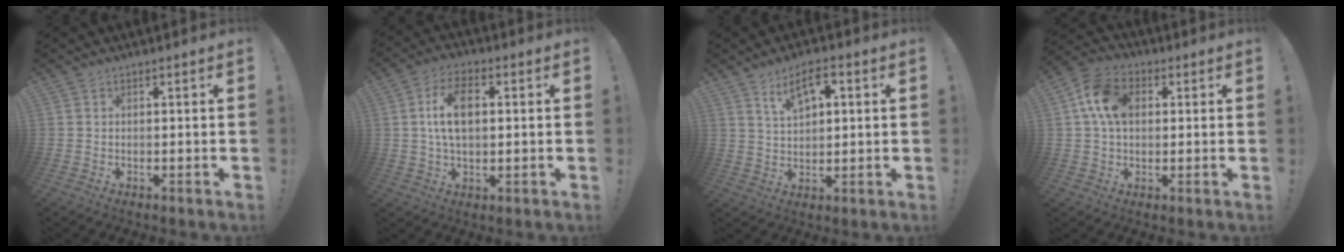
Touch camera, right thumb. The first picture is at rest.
{"total": 10.5, "force": [1.4, 6.0, 8.4], "torque": [-0.146, -0.002, 0.021]}
{"total": 8.2, "force": [4.0, 3.7, 6.1], "torque": [-0.091, -0.010, 0.069]}
{"total": 11.6, "force": [2.5, 8.1, 7.9], "torque": [-0.142, 0.018, 0.052]}